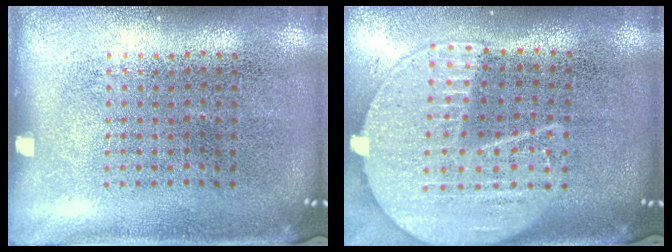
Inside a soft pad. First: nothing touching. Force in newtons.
{"total": 2.0, "press": 1.8, "slide": 1.0}